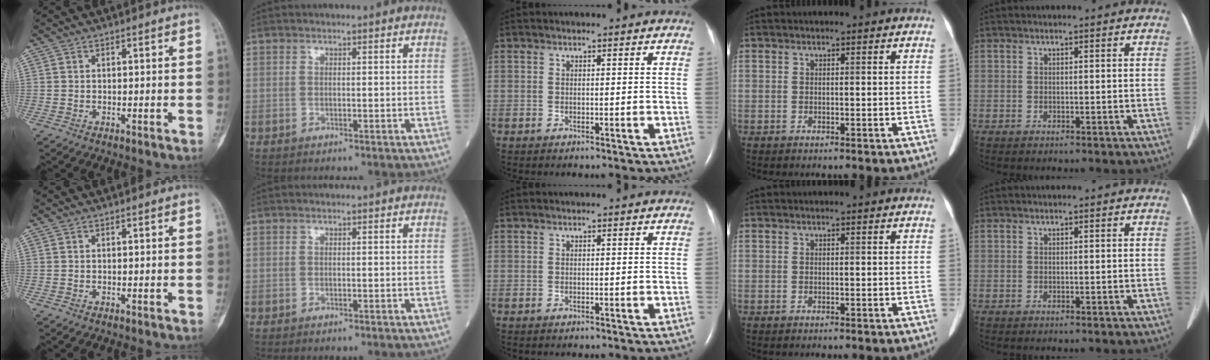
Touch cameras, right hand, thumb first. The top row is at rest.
{}